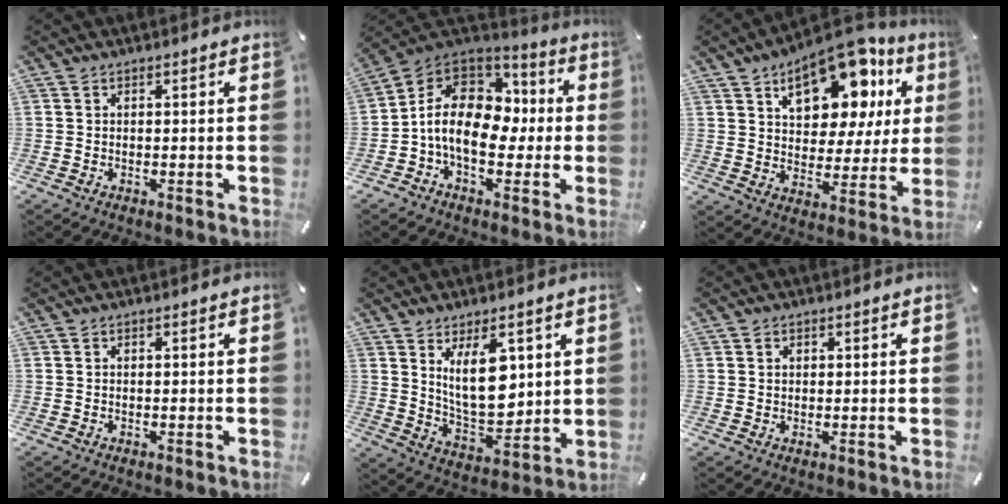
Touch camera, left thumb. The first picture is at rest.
{"total": 13.8, "force": [-1.5, 10.1, 9.3], "torque": [-0.184, 0.010, -0.026]}
{"total": 19.3, "force": [11.0, 10.9, 11.5], "torque": [-0.164, -0.062, 0.186]}
{"total": 0.0}
{"total": 13.0, "force": [5.1, 7.0, 9.7], "torque": [-0.165, -0.027, 0.086]}
{"total": 1.2, "force": [0.5, 1.1, 0.2], "torque": [0.004, -0.001, 0.007]}